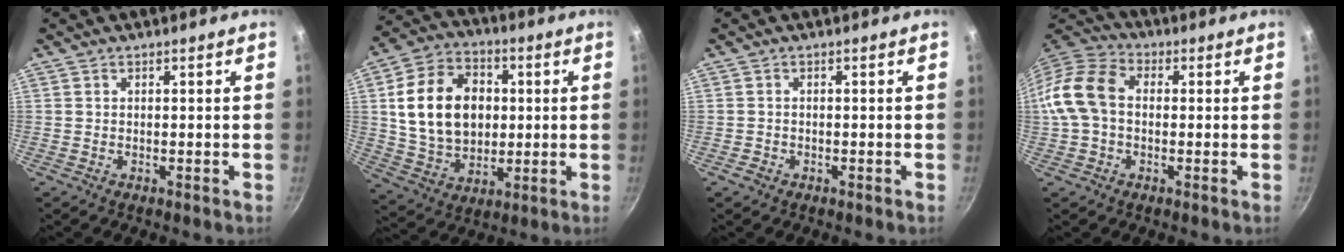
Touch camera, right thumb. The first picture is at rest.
{"total": 18.5, "force": [2.1, 13.7, 12.3], "torque": [-0.192, 0.007, 0.041]}
{"total": 1.2, "force": [-0.7, 0.9, 0.3], "torque": [-0.011, 0.007, -0.009]}
{"total": 11.6, "force": [0.1, 8.3, 8.1], "torque": [-0.139, 0.032, -0.017]}